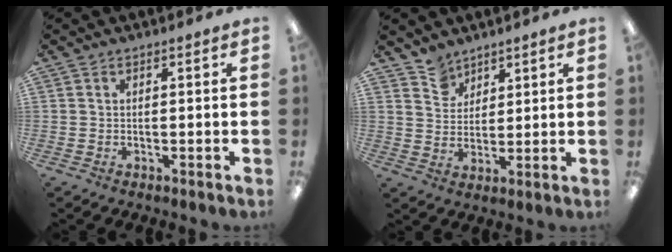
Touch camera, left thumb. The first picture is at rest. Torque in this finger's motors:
{"motor_torque": [0.14, 0.18, -0.38, 0.25, 0.02]}